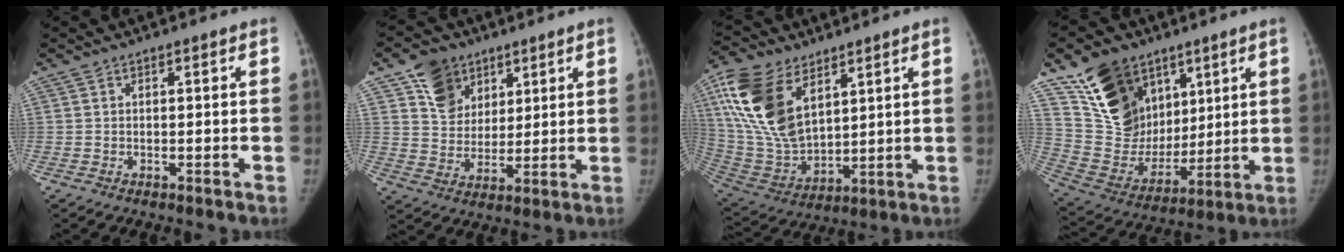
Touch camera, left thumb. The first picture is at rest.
{"total": 9.9, "force": [5.6, 7.5, 3.4], "torque": [-0.030, -0.036, 0.103]}
{"total": 19.8, "force": [8.9, 11.0, 13.9], "torque": [-0.273, -0.032, 0.179]}
{"total": 19.6, "force": [11.2, 13.3, 9.0], "torque": [-0.120, -0.047, 0.220]}